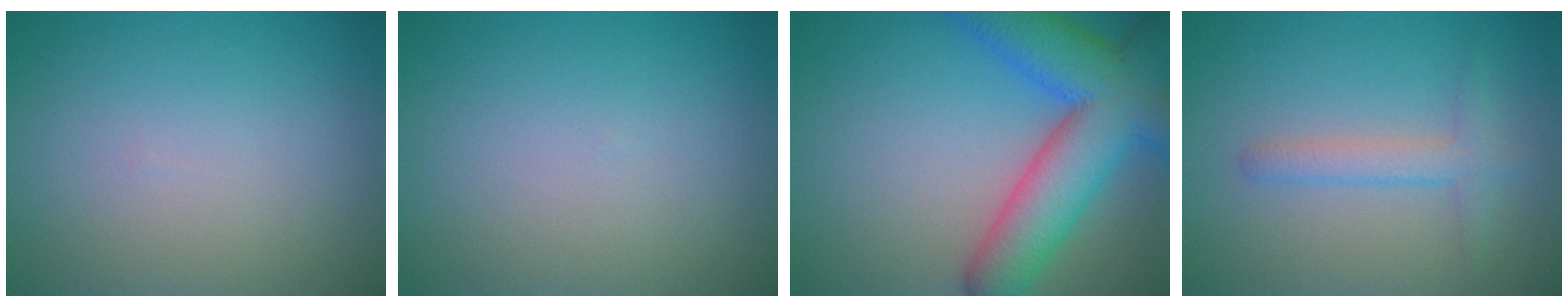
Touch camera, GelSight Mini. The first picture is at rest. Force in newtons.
{"total": 0.0}
{"total": 10.7, "press": 10.7, "slide": 0.5}
{"total": 2.3, "press": 2.3, "slide": 0.2}